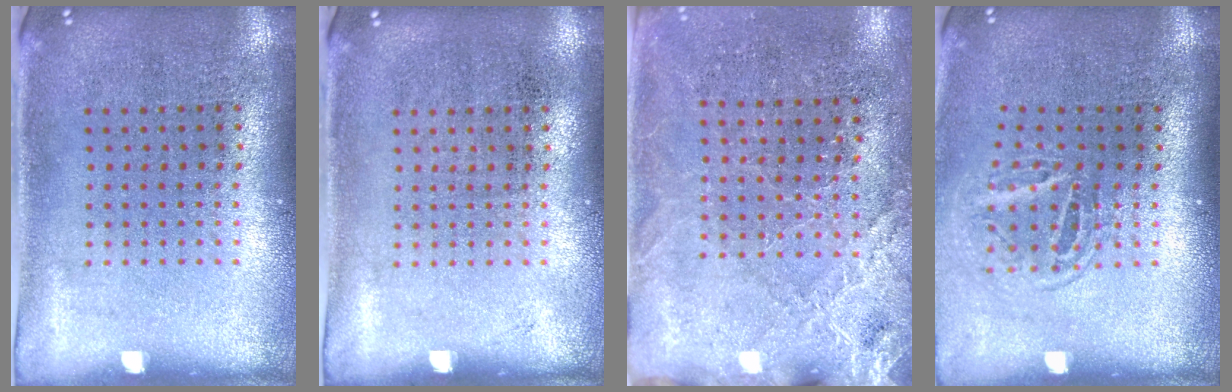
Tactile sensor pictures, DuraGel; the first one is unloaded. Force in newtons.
{"total": 0.0}
{"total": 2.6, "press": 2.6, "slide": 0.5}
{"total": 1.6, "press": 1.0, "slide": 1.3}